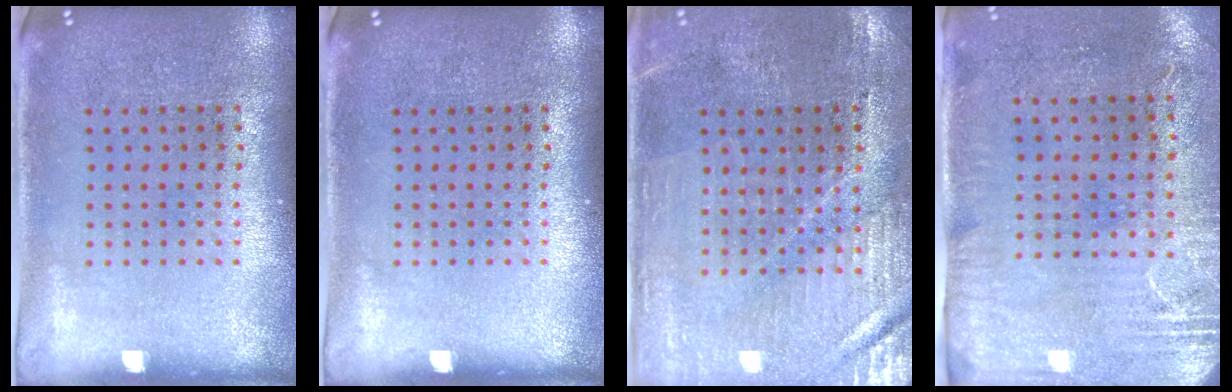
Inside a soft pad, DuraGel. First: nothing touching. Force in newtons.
{"total": 0.0}
{"total": 1.1, "press": 1.1, "slide": 0.2}
{"total": 2.9, "press": 2.4, "slide": 1.7}